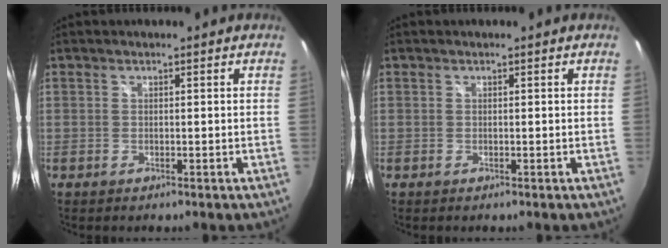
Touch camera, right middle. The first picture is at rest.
{"total": 0.0}